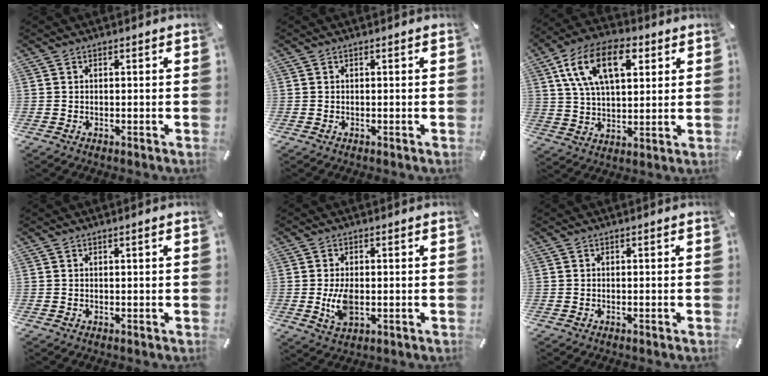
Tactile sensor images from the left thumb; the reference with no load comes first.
{"total": 0.0}
{"total": 16.0, "force": [6.6, 8.8, 11.5], "torque": [-0.229, -0.001, 0.116]}
{"total": 0.8, "force": [0.3, 0.0, 0.8], "torque": [-0.012, 0.000, 0.004]}
{"total": 6.3, "force": [-0.3, 3.5, 5.2], "torque": [-0.112, -0.007, -0.009]}
{"total": 0.0}